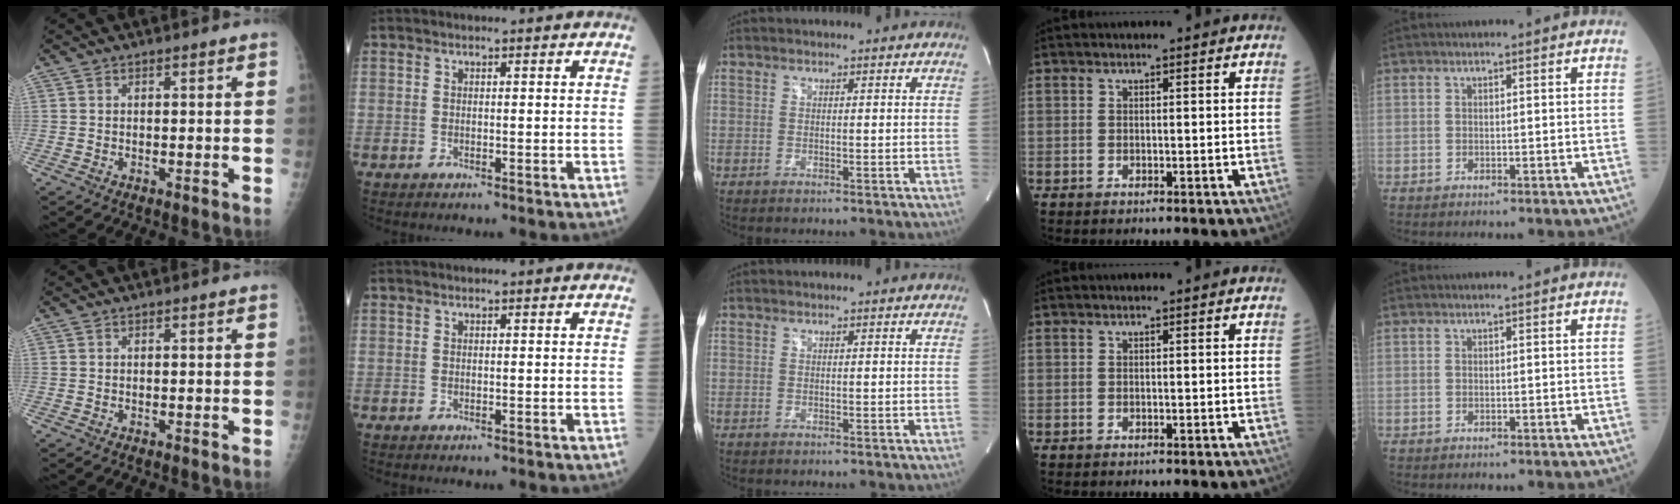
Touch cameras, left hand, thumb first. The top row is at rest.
{}